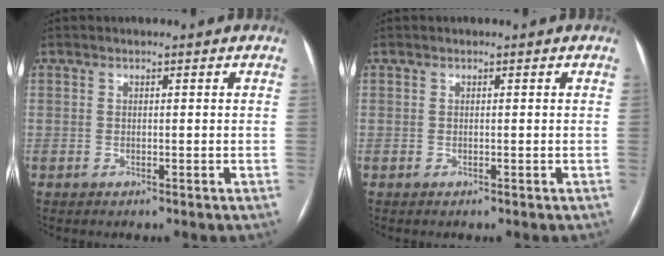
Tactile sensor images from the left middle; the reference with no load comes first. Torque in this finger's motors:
{"motor_torque": [-0.04, -0.04, 0.00, 0.00]}